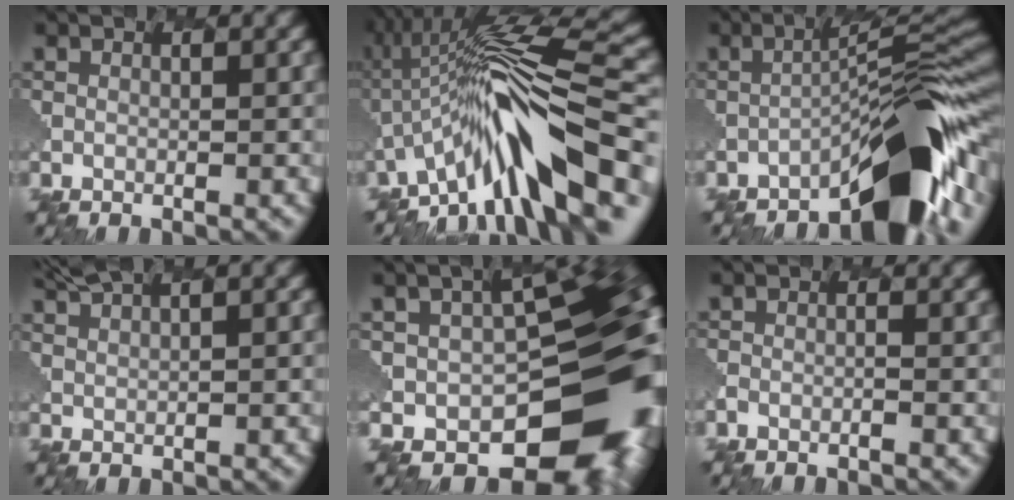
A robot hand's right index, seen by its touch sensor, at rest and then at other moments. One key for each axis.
{"total": 8.6, "fx": -4.3, "fy": 2.1, "fz": 7.2, "tx": -0.152, "ty": 0.022, "tz": -0.087}
{"total": 8.3, "fx": -5.8, "fy": 1.1, "fz": 5.8, "tx": -0.105, "ty": 0.012, "tz": -0.112}
{"total": 5.3, "fx": 4.0, "fy": 1.8, "fz": 3.0, "tx": -0.073, "ty": 0.025, "tz": 0.056}
{"total": 15.3, "fx": -4.5, "fy": 11.1, "fz": 9.6, "tx": -0.088, "ty": -0.025, "tz": -0.049}
{"total": 1.9, "fx": -1.8, "fy": -0.1, "fz": -0.6, "tx": -0.005, "ty": -0.001, "tz": -0.029}